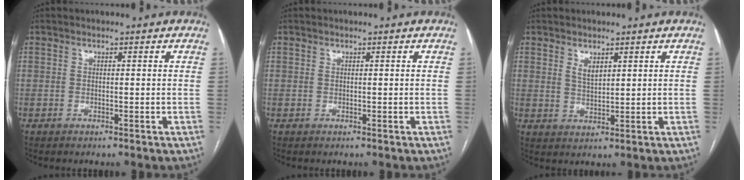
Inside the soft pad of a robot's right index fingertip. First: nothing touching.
{"total": 0.0}
{"total": 2.5, "force": [1.5, 1.0, 1.7], "torque": [-0.034, -0.003, 0.034]}